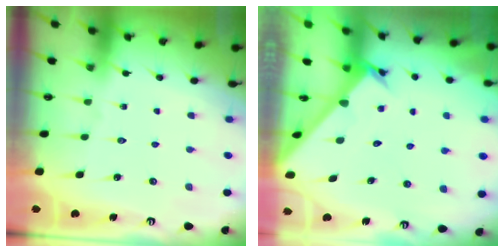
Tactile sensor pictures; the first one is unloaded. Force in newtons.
{"total": 2.6, "press": 2.6, "slide": 0.3}